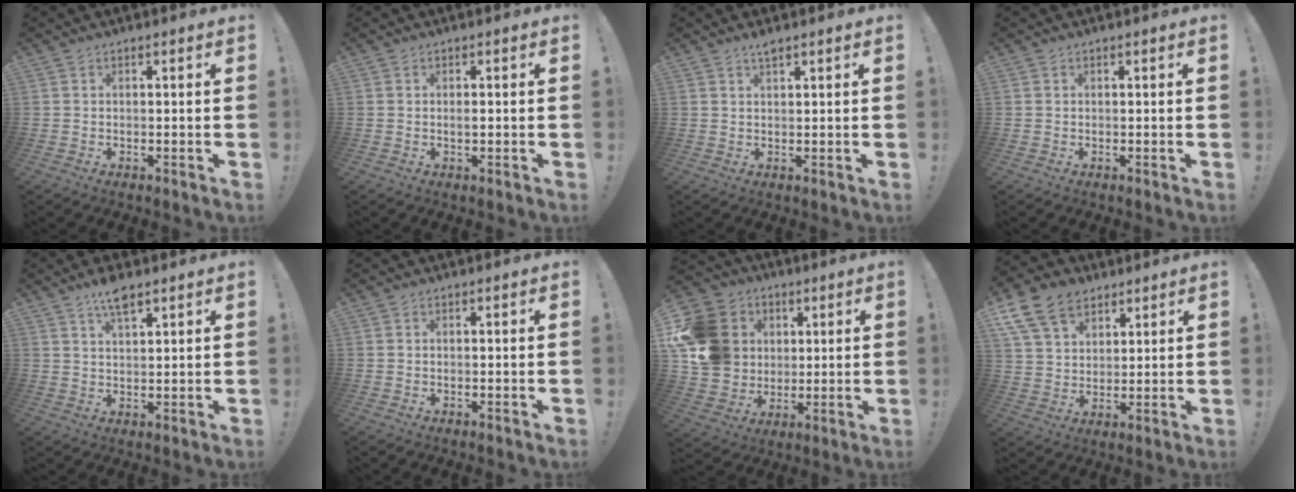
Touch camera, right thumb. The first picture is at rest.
{"total": 1.1, "force": [-0.3, 0.3, 1.0], "torque": [-0.016, 0.000, -0.007]}
{"total": 1.9, "force": [1.6, 0.3, 1.1], "torque": [-0.008, -0.010, 0.025]}
{"total": 0.0}
{"total": 6.2, "force": [4.4, 1.8, 4.0], "torque": [-0.062, -0.021, 0.073]}
{"total": 0.0}
{"total": 18.2, "force": [3.6, 16.1, 7.7], "torque": [-0.131, -0.006, 0.096]}
{"total": 14.2, "force": [8.1, 9.6, 6.6], "torque": [-0.114, -0.041, 0.159]}